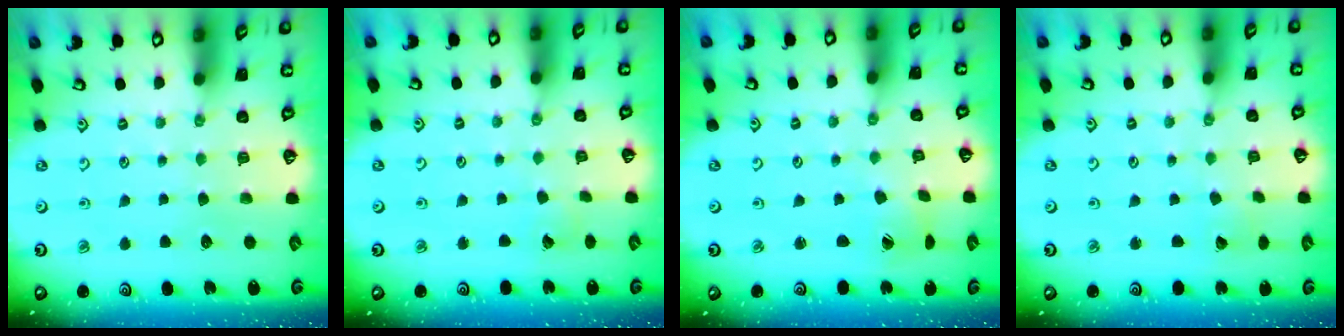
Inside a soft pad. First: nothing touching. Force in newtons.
{"total": 2.7, "press": 2.7, "slide": 0.3}
{"total": 2.2, "press": 2.2, "slide": 0.3}
{"total": 2.4, "press": 2.4, "slide": 0.2}